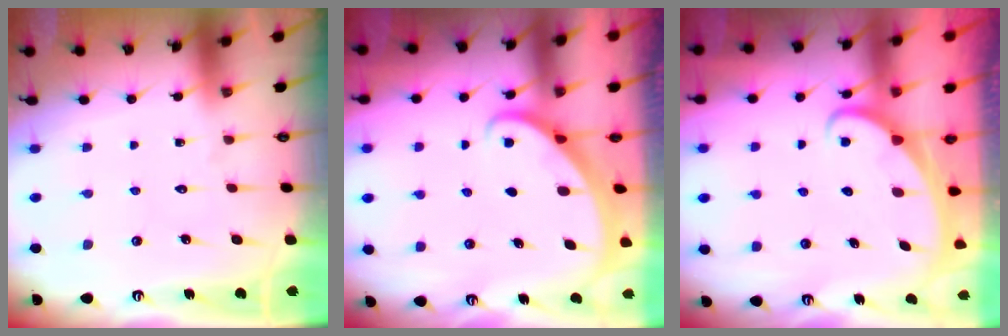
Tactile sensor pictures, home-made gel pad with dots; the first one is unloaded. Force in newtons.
{"total": 1.9, "press": 1.9, "slide": 0.0}
{"total": 2.2, "press": 2.2, "slide": 0.2}